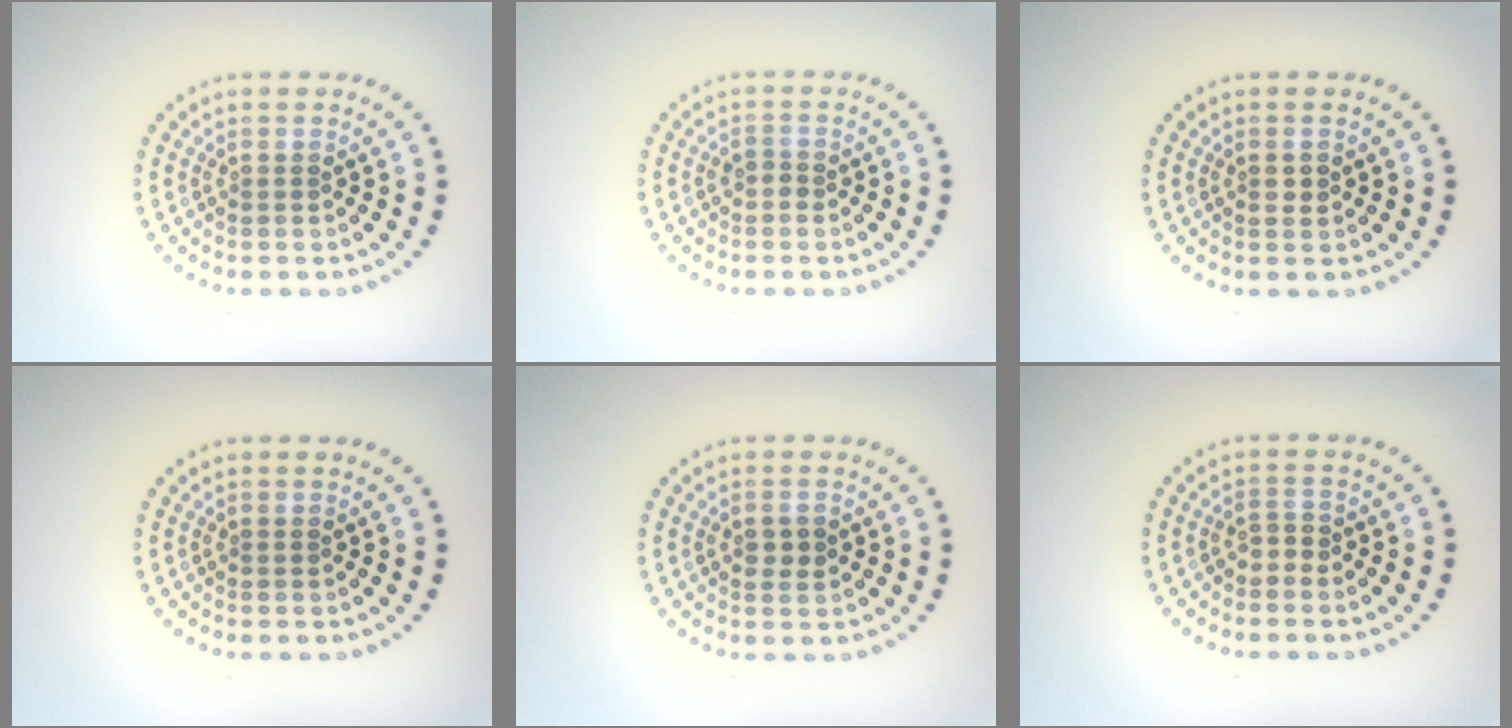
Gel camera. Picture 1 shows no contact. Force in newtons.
{"total": 0.9, "press": 0.8, "slide": 0.5}
{"total": 1.0, "press": 1.0, "slide": 0.2}
{"total": 0.0}
{"total": 1.6, "press": 1.6, "slide": 0.1}
{"total": 1.0, "press": 0.8, "slide": 0.6}